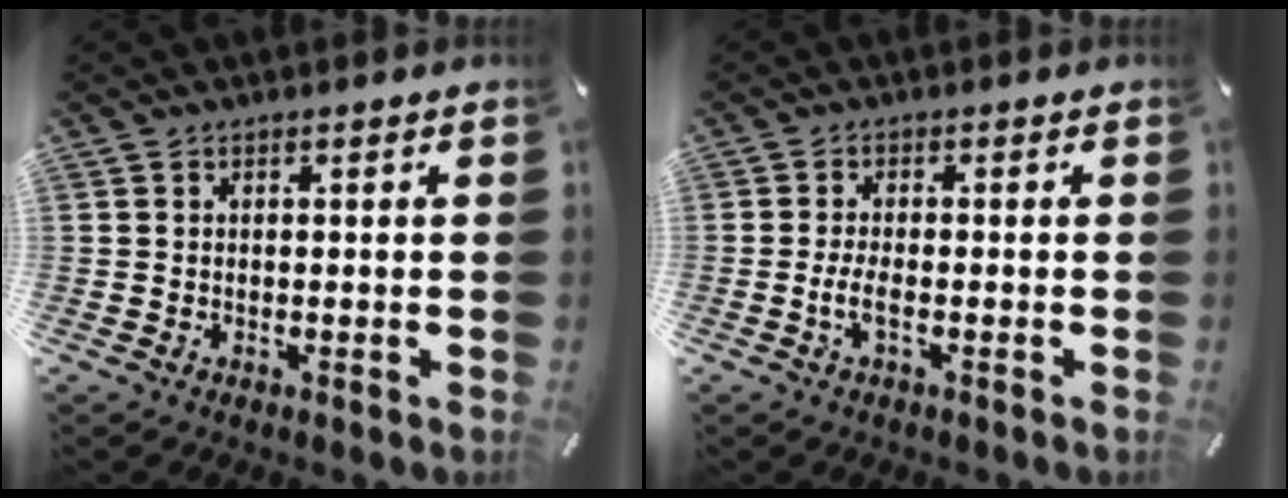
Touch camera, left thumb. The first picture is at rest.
{"total": 3.9, "force": [-1.1, 1.3, 3.5], "torque": [-0.074, 0.000, -0.023]}